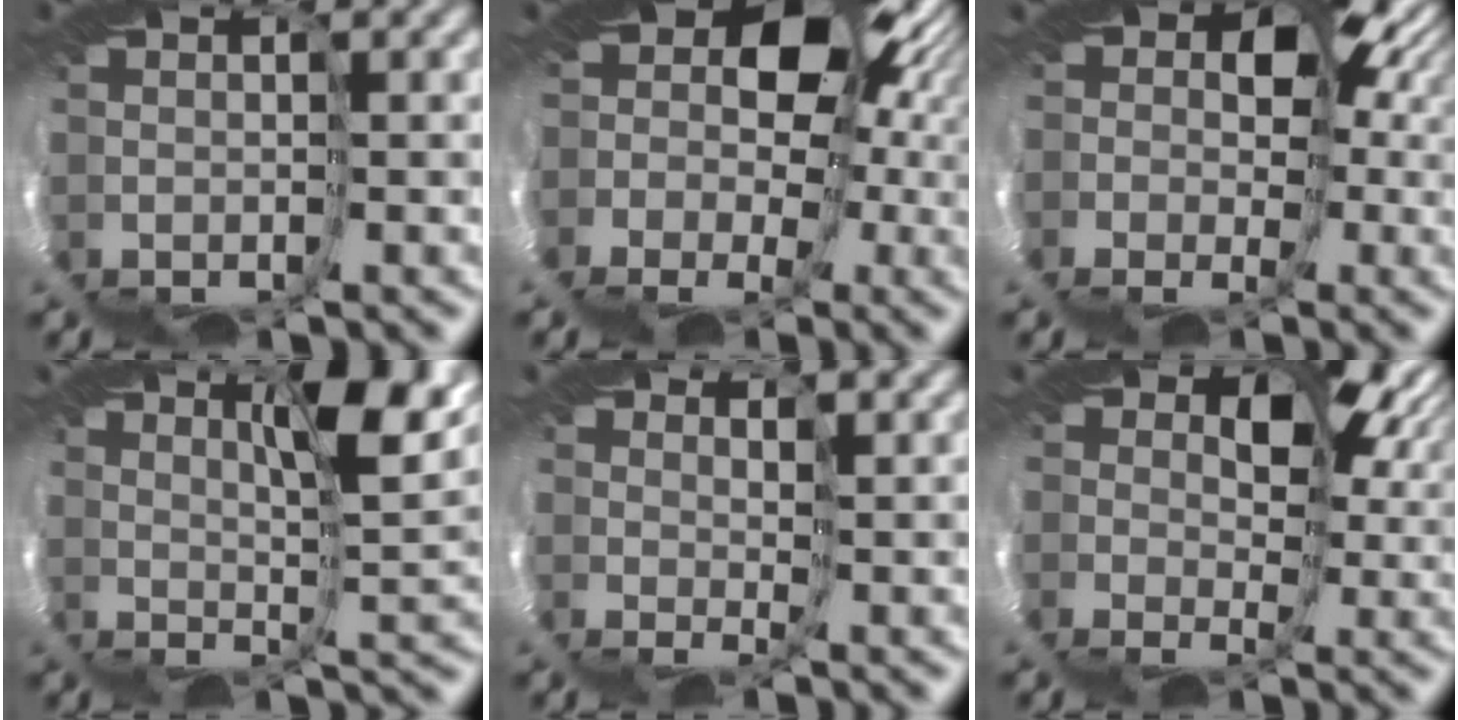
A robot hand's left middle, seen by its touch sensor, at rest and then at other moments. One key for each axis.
{"total": 10.3, "fx": 0.5, "fy": 7.2, "fz": 7.4, "tx": -0.129, "ty": -0.005, "tz": 0.014}
{"total": 8.6, "fx": 0.4, "fy": 6.7, "fz": 5.3, "tx": -0.101, "ty": 0.012, "tz": -0.009}
{"total": 6.9, "fx": 5.3, "fy": -1.9, "fz": 3.9, "tx": -0.073, "ty": 0.006, "tz": 0.083}
{"total": 2.7, "fx": 2.6, "fy": -0.1, "fz": 0.7, "tx": 0.003, "ty": 0.006, "tz": 0.031}
{"total": 10.5, "fx": 5.1, "fy": 5.8, "fz": 7.1, "tx": -0.124, "ty": 0.018, "tz": 0.073}